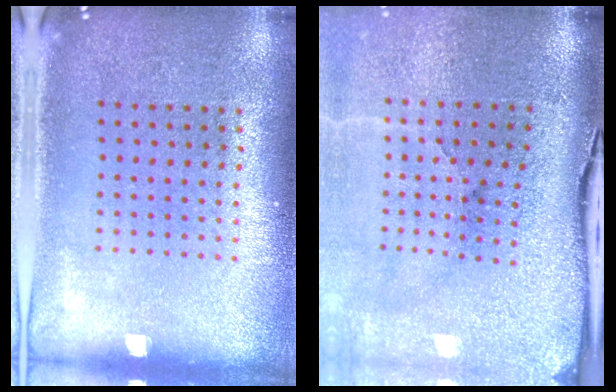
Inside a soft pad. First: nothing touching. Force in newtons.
{"total": 5.1, "press": 4.0, "slide": 3.2}